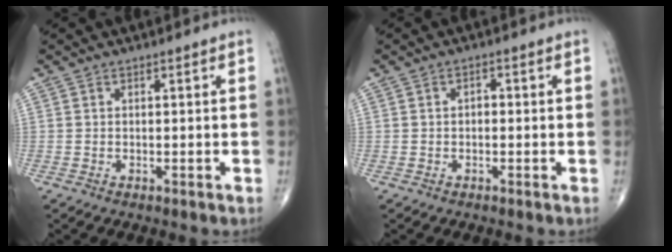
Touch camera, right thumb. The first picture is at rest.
{"total": 1.4, "force": [-0.1, 0.9, 1.0], "torque": [-0.011, 0.005, -0.004]}